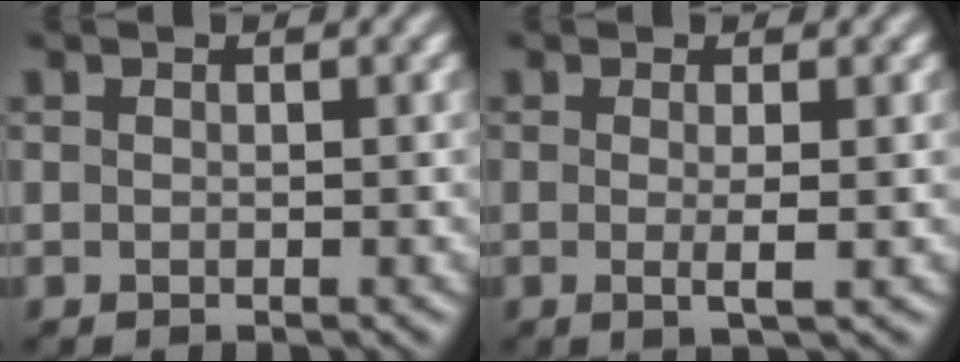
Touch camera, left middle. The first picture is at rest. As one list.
[{"total": 1.7, "force": [-0.5, -0.4, 1.6], "torque": [-0.034, -0.003, -0.009]}]